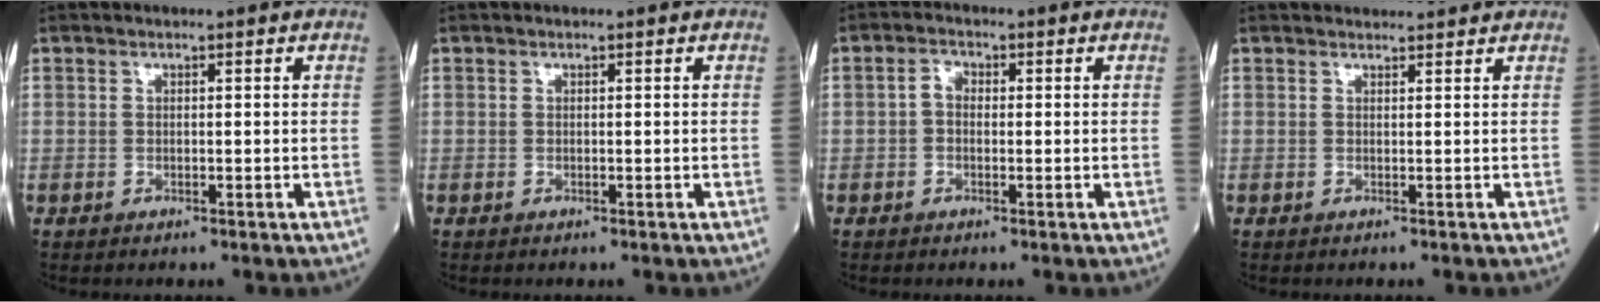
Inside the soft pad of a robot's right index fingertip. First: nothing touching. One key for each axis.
{"total": 0.0}
{"total": 1.9, "fx": -0.1, "fy": 1.3, "fz": 1.4, "tx": -0.021, "ty": 0.009, "tz": -0.005}
{"total": 3.7, "fx": 3.7, "fy": 0.5, "fz": 0.6, "tx": -0.019, "ty": 0.025, "tz": 0.039}